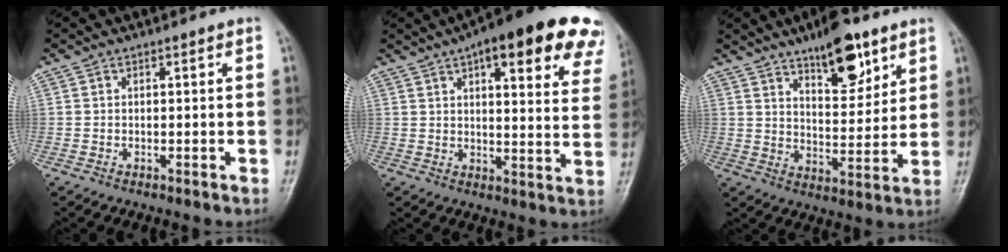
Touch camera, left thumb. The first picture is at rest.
{"total": 23.6, "force": [13.9, 7.6, 17.4], "torque": [-0.194, -0.019, 0.161]}
{"total": 12.7, "force": [8.0, 5.0, 8.5], "torque": [-0.098, -0.049, 0.129]}